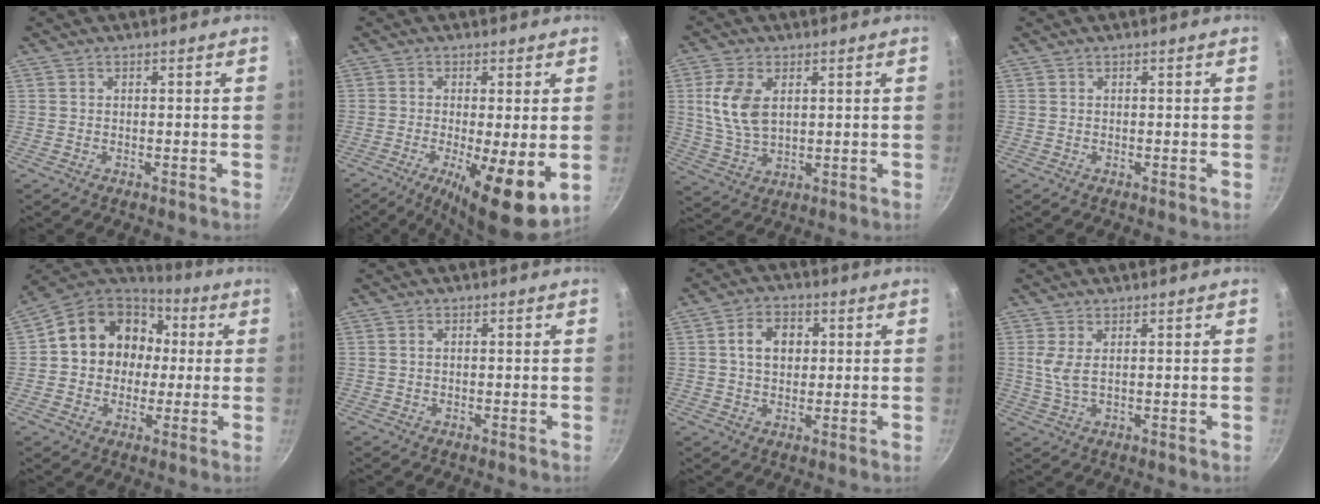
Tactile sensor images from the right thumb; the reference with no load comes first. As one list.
[{"total": 11.4, "force": [-2.3, 2.7, 10.8], "torque": [-0.178, -0.014, -0.032]}, {"total": 9.4, "force": [2.1, 5.6, 7.2], "torque": [-0.139, -0.014, 0.045]}, {"total": 0.0}, {"total": 16.6, "force": [1.9, 14.2, 8.4], "torque": [-0.105, 0.036, 0.020]}, {"total": 0.6, "force": [0.1, 0.3, 0.5], "torque": [-0.009, 0.002, 0.001]}, {"total": 6.9, "force": [1.3, 5.1, 4.4], "torque": [-0.052, 0.008, 0.017]}, {"total": 3.5, "force": [1.1, 1.0, 3.1], "torque": [-0.071, -0.007, 0.025]}]